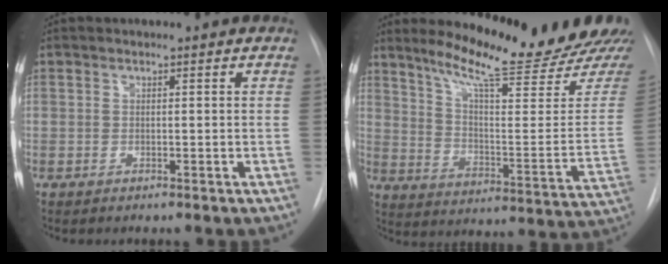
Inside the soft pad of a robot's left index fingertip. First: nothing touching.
{"total": 20.5, "force": [18.6, 0.0, 8.8], "torque": [-0.138, -0.099, 0.255]}